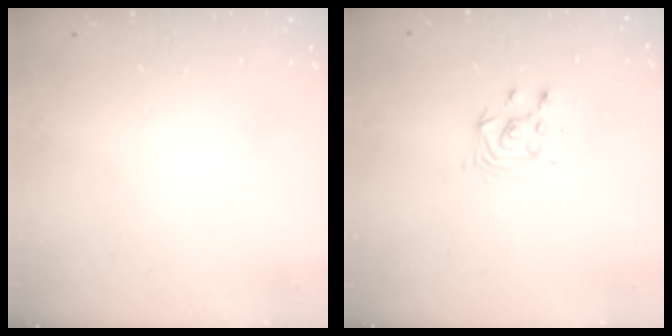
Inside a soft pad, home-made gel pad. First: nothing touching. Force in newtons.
{"total": 4.1, "press": 4.1, "slide": 0.3}